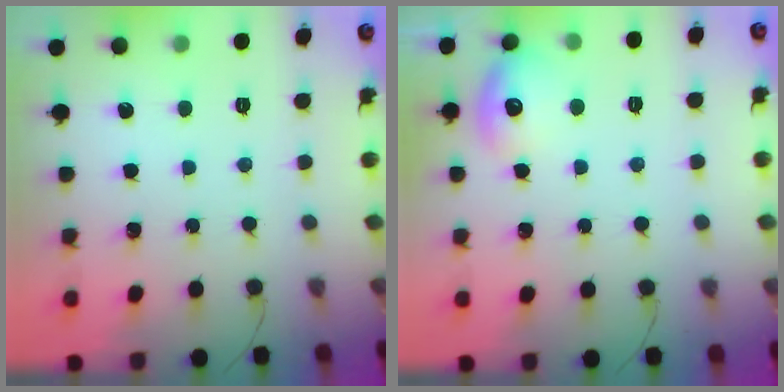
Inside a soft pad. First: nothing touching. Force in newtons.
{"total": 10.3, "press": 10.2, "slide": 1.3}